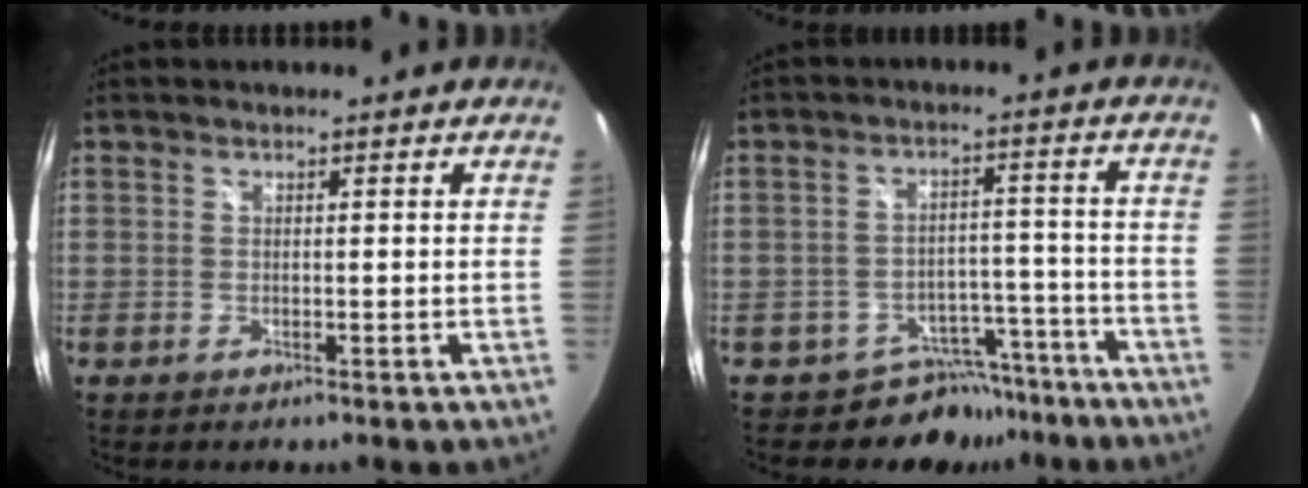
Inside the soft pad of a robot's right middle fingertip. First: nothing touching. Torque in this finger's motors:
{"motor_torque": [-0.02, -0.14, 0.00, 0.00]}